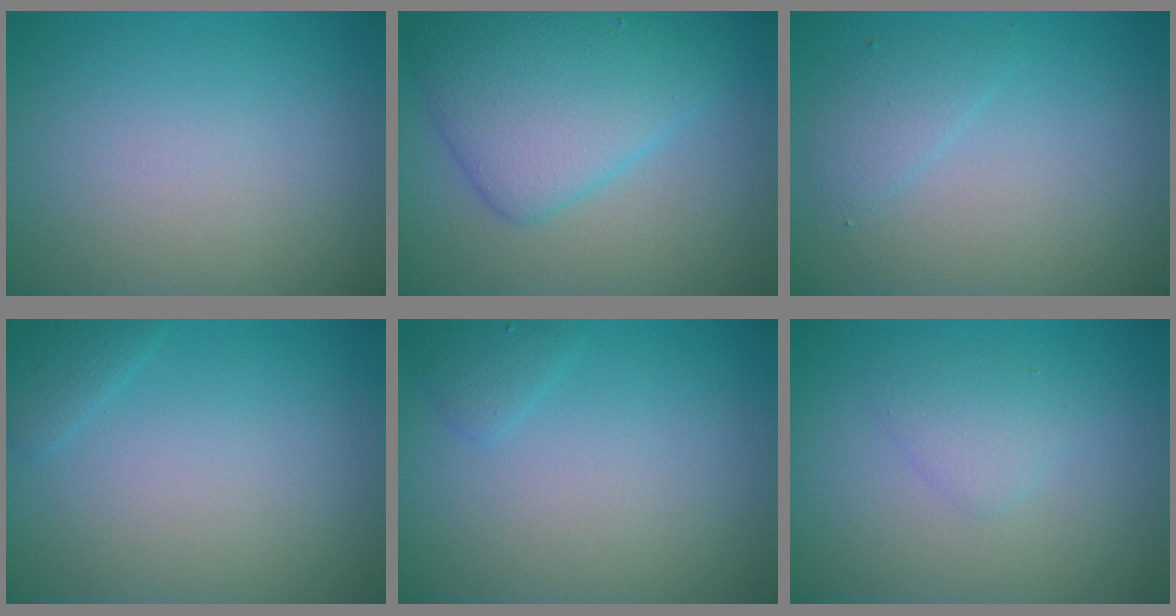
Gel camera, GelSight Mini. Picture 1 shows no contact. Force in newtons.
{"total": 6.6, "press": 6.6, "slide": 0.2}
{"total": 1.6, "press": 1.6, "slide": 0.3}
{"total": 1.2, "press": 1.2, "slide": 0.0}
{"total": 1.1, "press": 1.1, "slide": 0.1}
{"total": 1.5, "press": 1.5, "slide": 0.1}